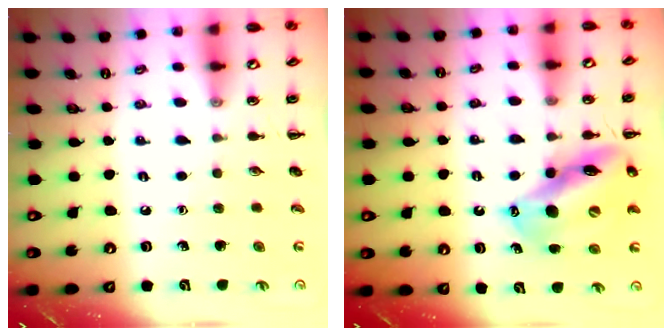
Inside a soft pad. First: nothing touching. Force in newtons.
{"total": 14.8, "press": 14.2, "slide": 4.2}